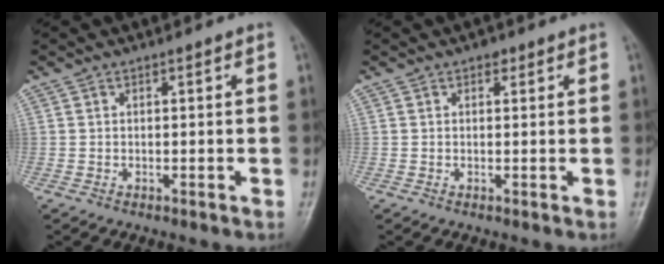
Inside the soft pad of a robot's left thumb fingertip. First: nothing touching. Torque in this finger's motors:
{"motor_torque": [0.33, -0.24, 0.29, -0.03, 0.00]}